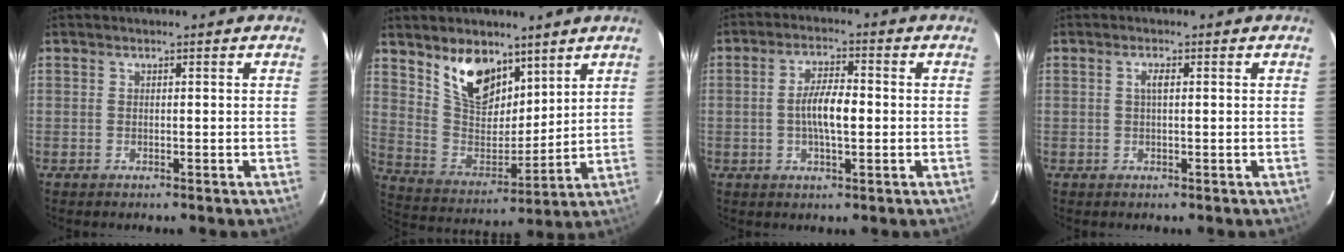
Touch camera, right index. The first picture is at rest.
{"total": 13.5, "force": [8.8, 7.1, 7.4], "torque": [-0.142, -0.003, 0.174]}
{"total": 6.4, "force": [-0.5, 2.0, 6.0], "torque": [-0.112, 0.007, -0.009]}
{"total": 1.5, "force": [0.3, 0.4, 1.4], "torque": [-0.027, 0.004, 0.003]}